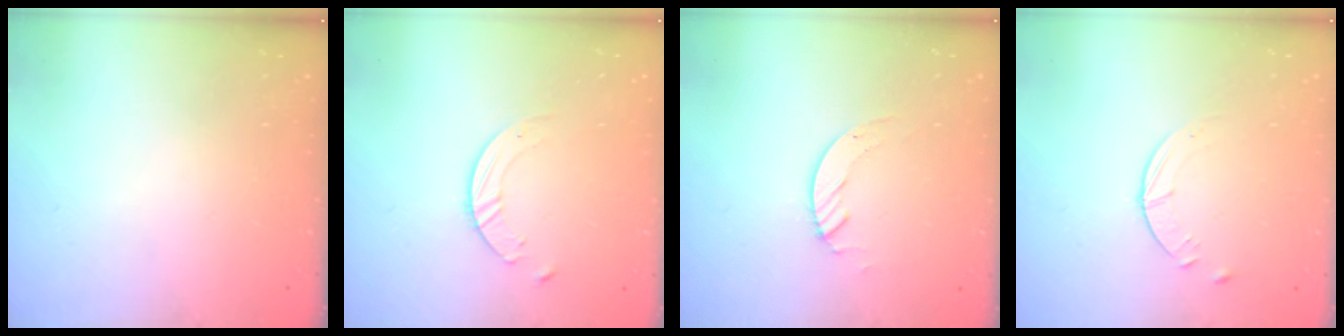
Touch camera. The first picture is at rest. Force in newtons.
{"total": 1.4, "press": 1.4, "slide": 0.2}
{"total": 2.7, "press": 2.7, "slide": 0.2}
{"total": 2.6, "press": 2.5, "slide": 0.3}